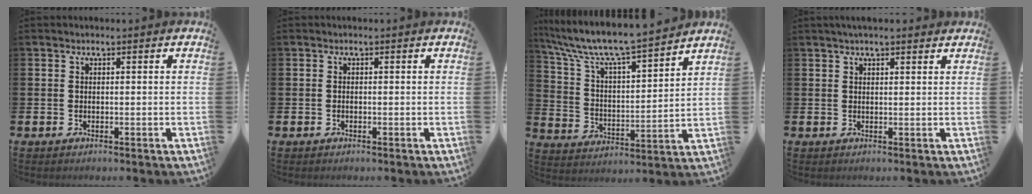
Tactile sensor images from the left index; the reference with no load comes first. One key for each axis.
{"total": 0.0}
{"total": 9.1, "fx": 8.3, "fy": 0.9, "fz": 3.5, "tx": -0.107, "ty": -0.058, "tz": 0.140}
{"total": 2.2, "fx": 2.1, "fy": 0.3, "fz": 0.8, "tx": -0.008, "ty": -0.006, "tz": 0.035}